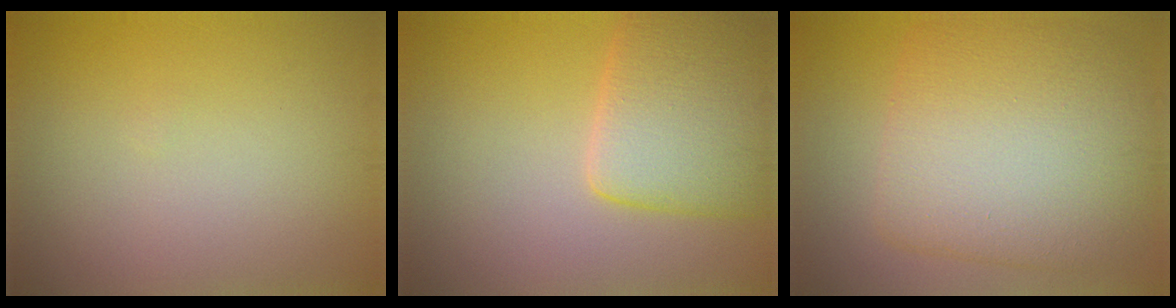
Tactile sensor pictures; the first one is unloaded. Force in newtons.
{"total": 6.0, "press": 5.9, "slide": 0.6}
{"total": 10.3, "press": 10.3, "slide": 0.4}